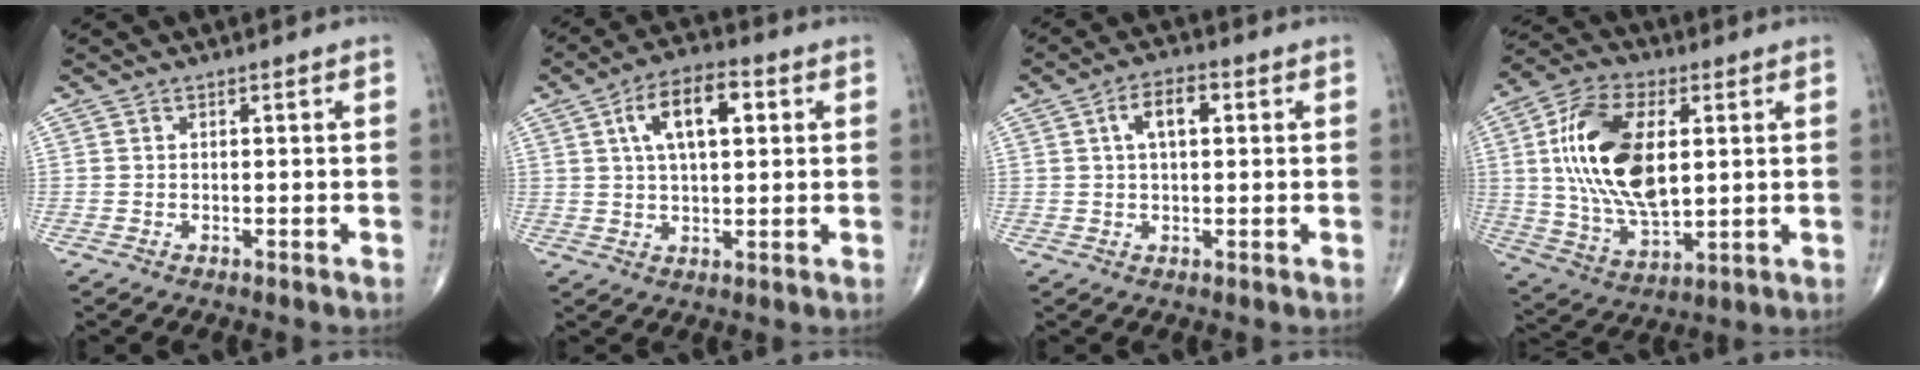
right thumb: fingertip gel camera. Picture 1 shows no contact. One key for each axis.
{"total": 10.8, "fx": 3.2, "fy": 5.1, "fz": 9.0, "tx": -0.143, "ty": 0.009, "tz": 0.050}
{"total": 5.9, "fx": 1.6, "fy": 2.9, "fz": 4.9, "tx": -0.082, "ty": 0.011, "tz": 0.023}
{"total": 19.8, "fx": 3.3, "fy": 10.4, "fz": 16.5, "tx": -0.309, "ty": -0.008, "tz": 0.062}